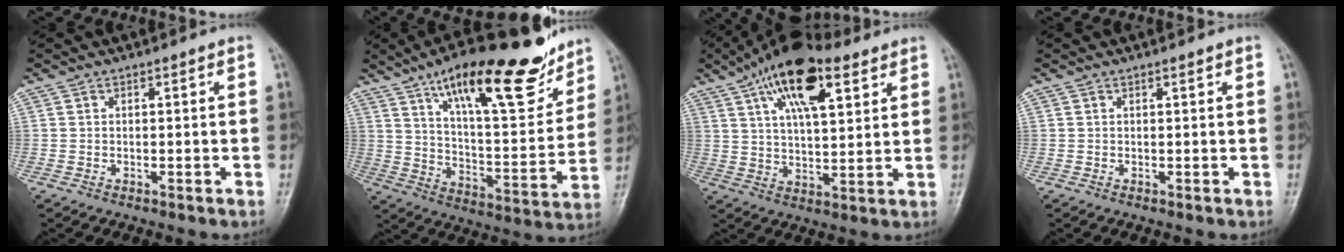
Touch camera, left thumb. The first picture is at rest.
{"total": 24.0, "force": [15.5, 7.5, 16.7], "torque": [-0.215, -0.064, 0.247]}
{"total": 15.5, "force": [7.8, 6.5, 11.7], "torque": [-0.170, -0.011, 0.130]}
{"total": 0.0}